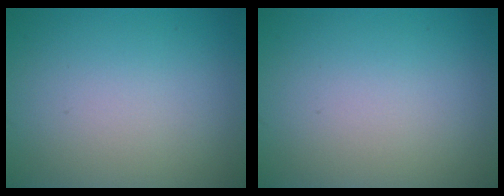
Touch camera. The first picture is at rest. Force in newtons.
{"total": 0.0}